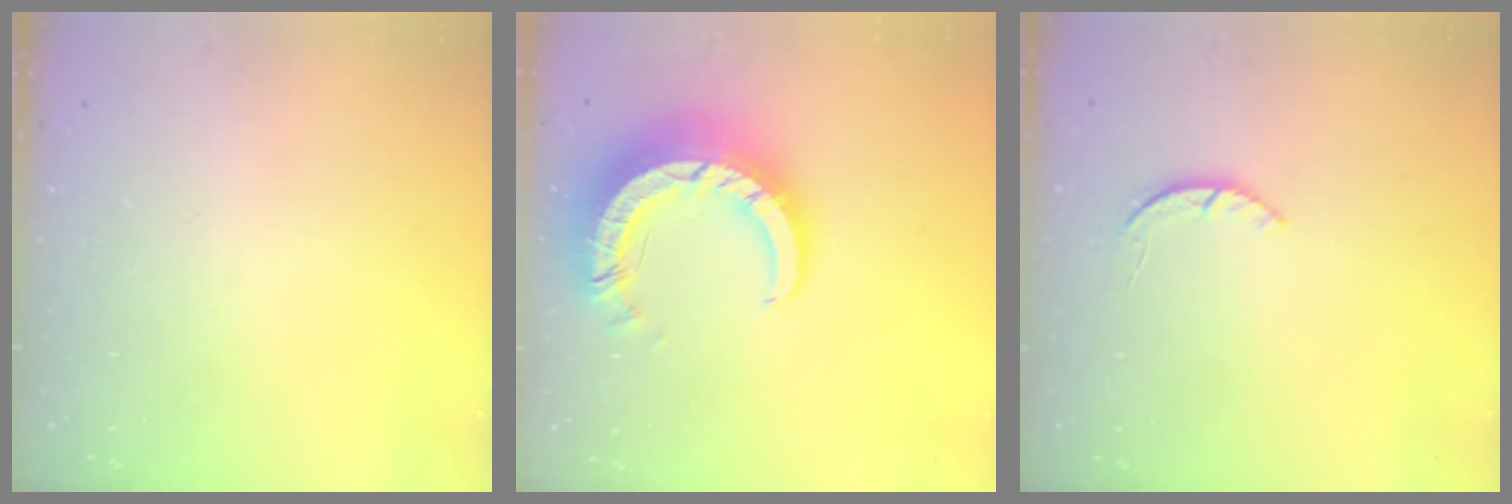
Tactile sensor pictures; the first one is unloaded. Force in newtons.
{"total": 11.5, "press": 11.5, "slide": 1.1}
{"total": 1.9, "press": 1.9, "slide": 0.3}